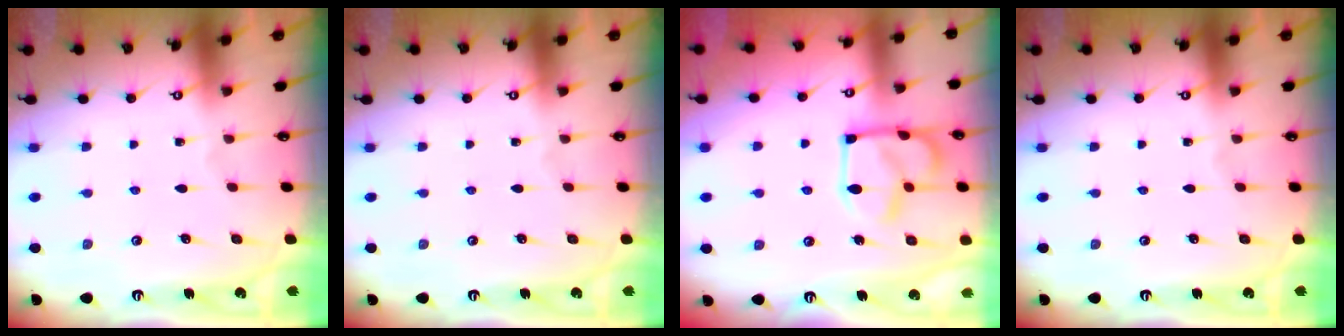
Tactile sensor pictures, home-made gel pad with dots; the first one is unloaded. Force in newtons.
{"total": 0.0}
{"total": 8.3, "press": 8.2, "slide": 0.7}
{"total": 0.0}